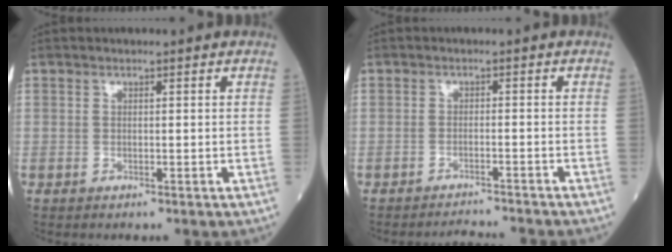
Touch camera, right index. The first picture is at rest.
{"total": 3.5, "force": [-3.4, -0.4, -0.1], "torque": [0.005, -0.009, -0.053]}